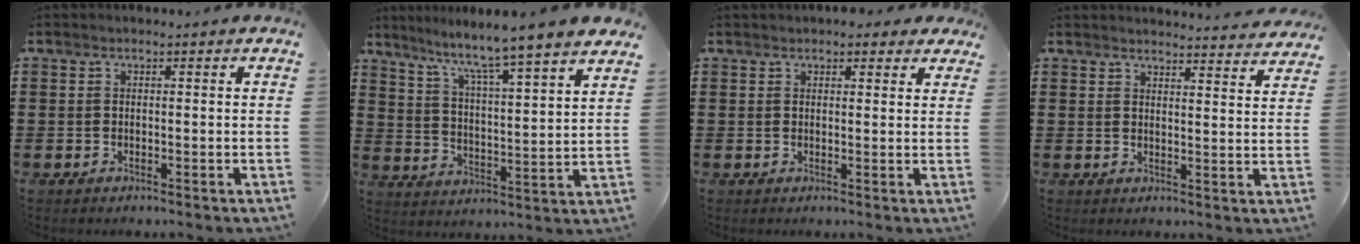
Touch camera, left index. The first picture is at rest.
{"total": 5.9, "force": [5.1, -1.5, 2.5], "torque": [-0.071, -0.050, 0.076]}
{"total": 2.1, "force": [1.9, 0.8, 0.6], "torque": [-0.009, 0.003, 0.033]}
{"total": 3.2, "force": [3.2, -0.4, 0.1], "torque": [-0.006, -0.022, 0.056]}